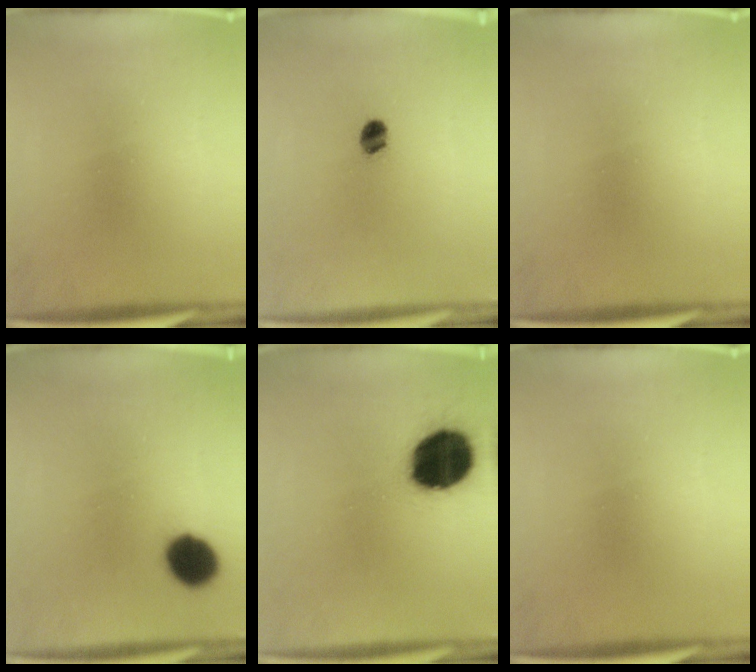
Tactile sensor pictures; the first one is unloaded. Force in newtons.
{"total": 3.5}
{"total": 0.0}
{"total": 8.5}
{"total": 19.6}
{"total": 0.0}